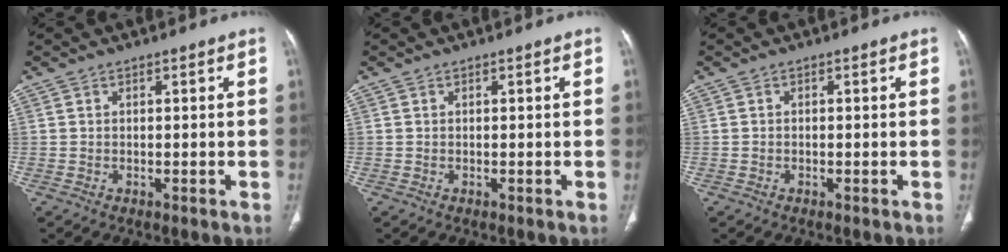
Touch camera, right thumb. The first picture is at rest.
{"total": 0.0}
{"total": 0.0}